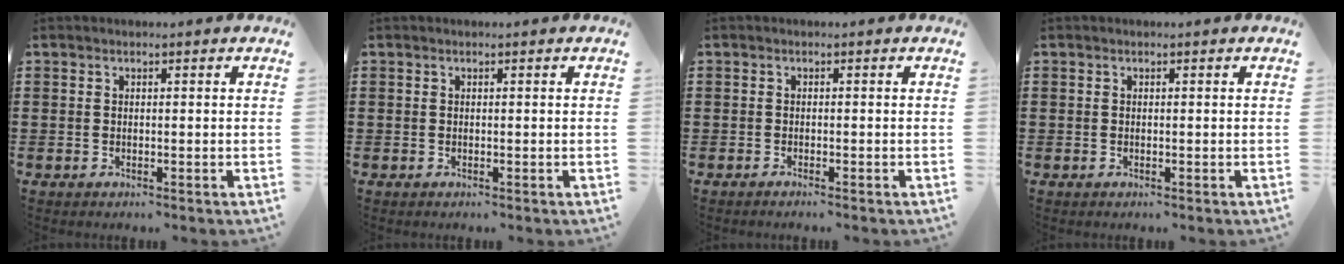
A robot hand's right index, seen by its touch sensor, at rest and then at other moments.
{"total": 0.0}
{"total": 0.8, "force": [-0.8, -0.2, 0.1], "torque": [-0.003, -0.004, -0.016]}
{"total": 0.0}